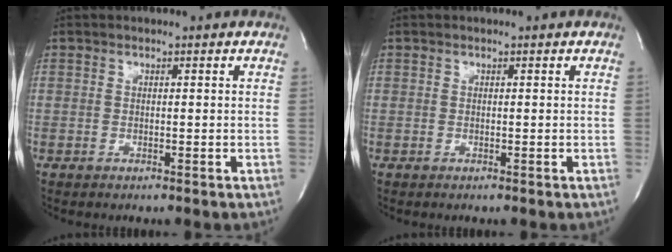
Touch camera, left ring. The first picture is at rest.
{"total": 0.0}